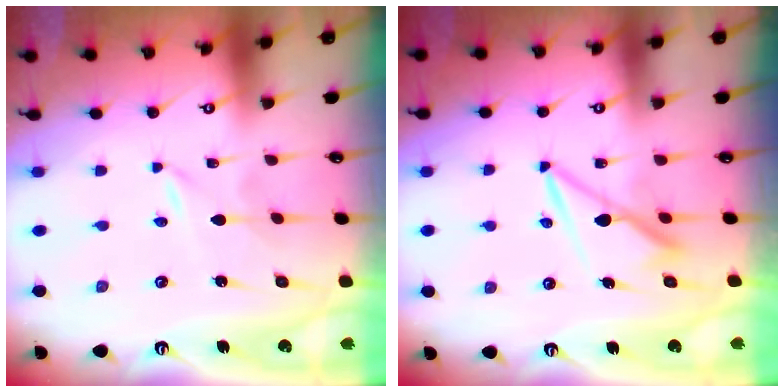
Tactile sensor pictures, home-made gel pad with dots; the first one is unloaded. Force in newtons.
{"total": 7.7, "press": 7.7, "slide": 0.9}